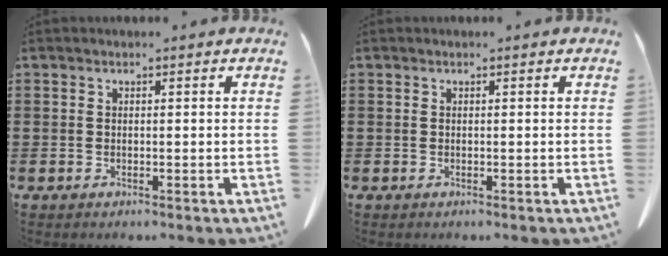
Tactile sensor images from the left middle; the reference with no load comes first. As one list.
[{"total": 0.0}]